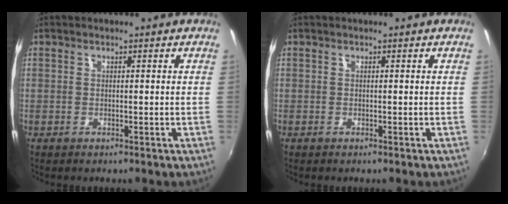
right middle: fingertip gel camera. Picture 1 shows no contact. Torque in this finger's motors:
{"motor_torque": [0.08, -0.09, 0.01, 0.00]}